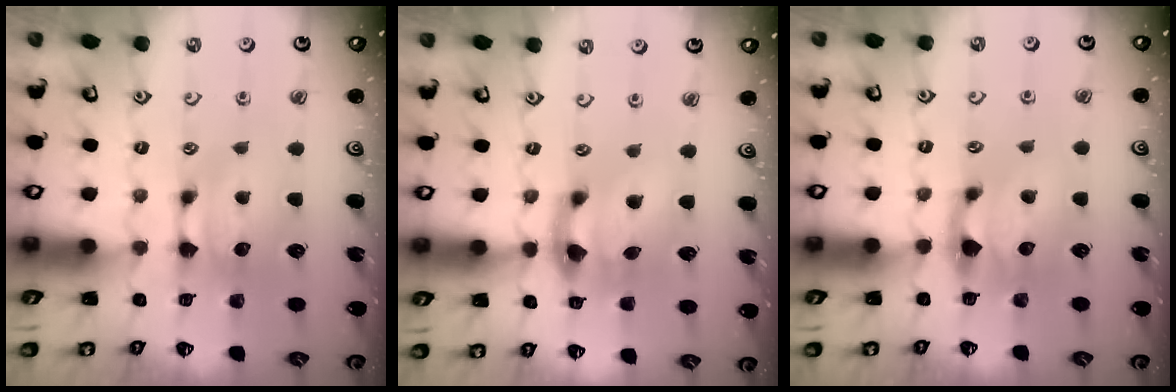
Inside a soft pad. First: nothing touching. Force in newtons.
{"total": 4.0, "press": 3.5, "slide": 2.1}
{"total": 0.9, "press": 0.5, "slide": 0.8}